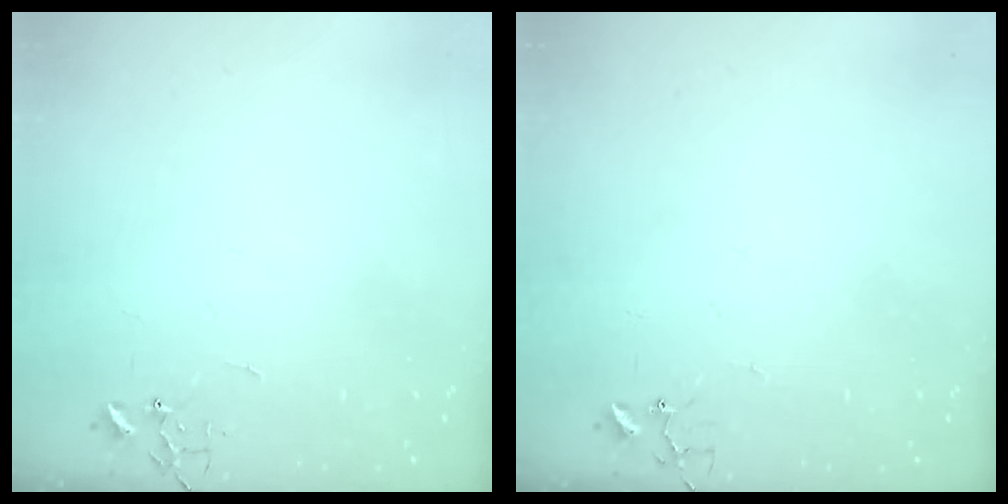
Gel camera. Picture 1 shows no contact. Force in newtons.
{"total": 4.1, "press": 4.1, "slide": 0.2}